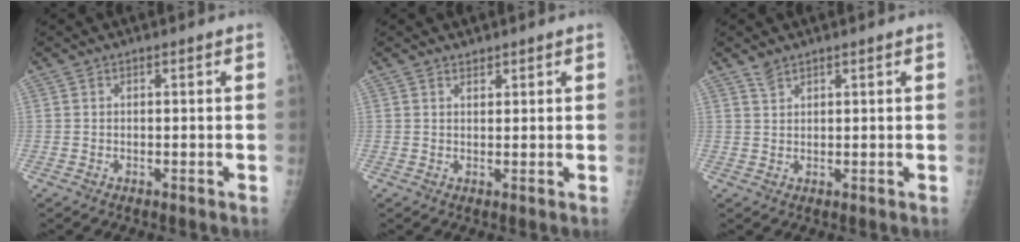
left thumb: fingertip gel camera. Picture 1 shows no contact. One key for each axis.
{"total": 1.2, "fx": 1.1, "fy": 0.6, "fz": 0.3, "tx": 0.005, "ty": -0.008, "tz": 0.016}
{"total": 1.6, "fx": 1.4, "fy": 0.6, "fz": 0.4, "tx": -0.004, "ty": -0.002, "tz": 0.030}